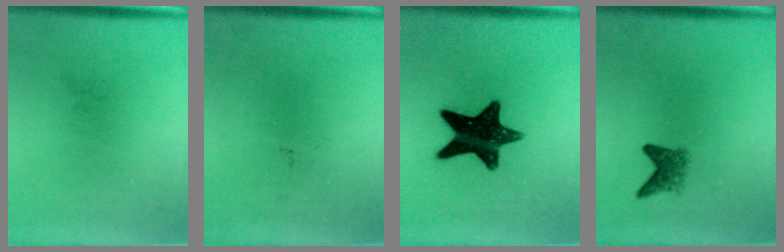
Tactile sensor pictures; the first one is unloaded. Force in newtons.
{"total": 0.0}
{"total": 14.8}
{"total": 2.3}